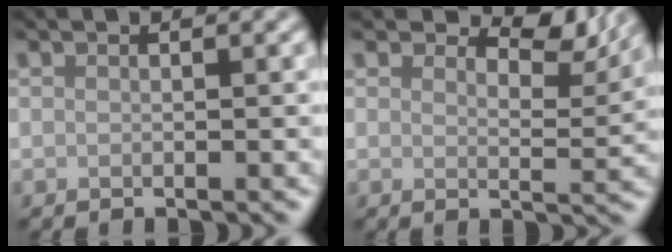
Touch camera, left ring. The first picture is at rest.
{"total": 5.1, "force": [3.7, 2.2, 2.8], "torque": [-0.032, -0.001, 0.046]}